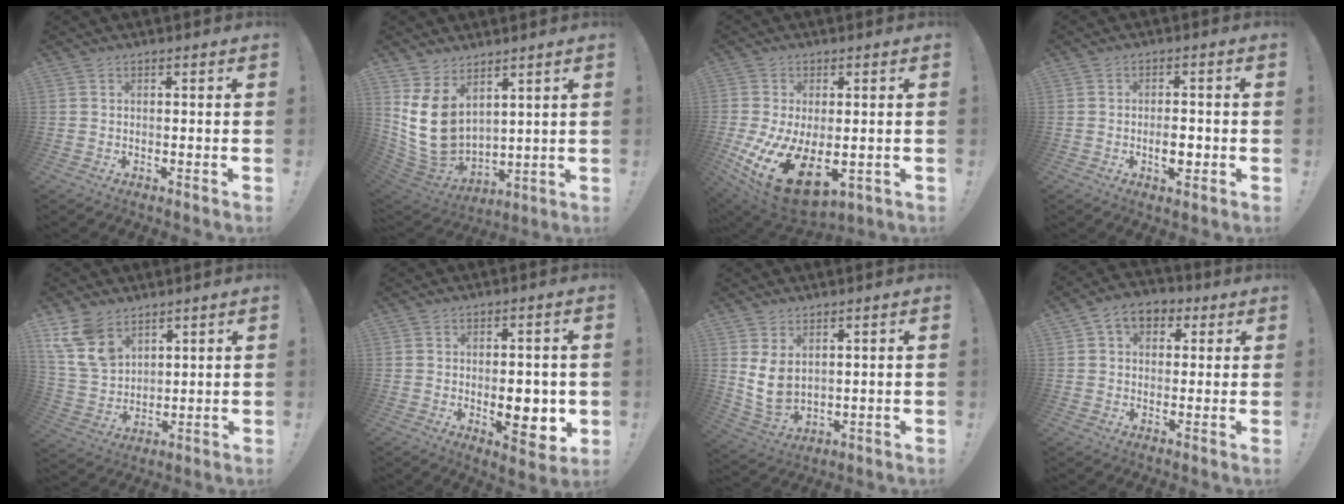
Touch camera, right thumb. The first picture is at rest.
{"total": 13.6, "force": [4.3, 9.5, 8.8], "torque": [-0.189, -0.046, 0.086]}
{"total": 16.5, "force": [-3.5, 8.6, 13.6], "torque": [-0.241, -0.004, -0.043]}
{"total": 4.9, "force": [-1.4, 2.5, 3.9], "torque": [-0.054, 0.003, -0.028]}
{"total": 12.8, "force": [8.2, 8.0, 5.7], "torque": [-0.118, -0.044, 0.165]}
{"total": 9.0, "force": [-0.8, 4.9, 7.5], "torque": [-0.082, -0.001, -0.006]}
{"total": 7.7, "force": [2.8, 5.0, 5.2], "torque": [-0.098, -0.020, 0.056]}
{"total": 7.6, "force": [2.8, 5.7, 4.2], "torque": [-0.062, 0.000, 0.054]}